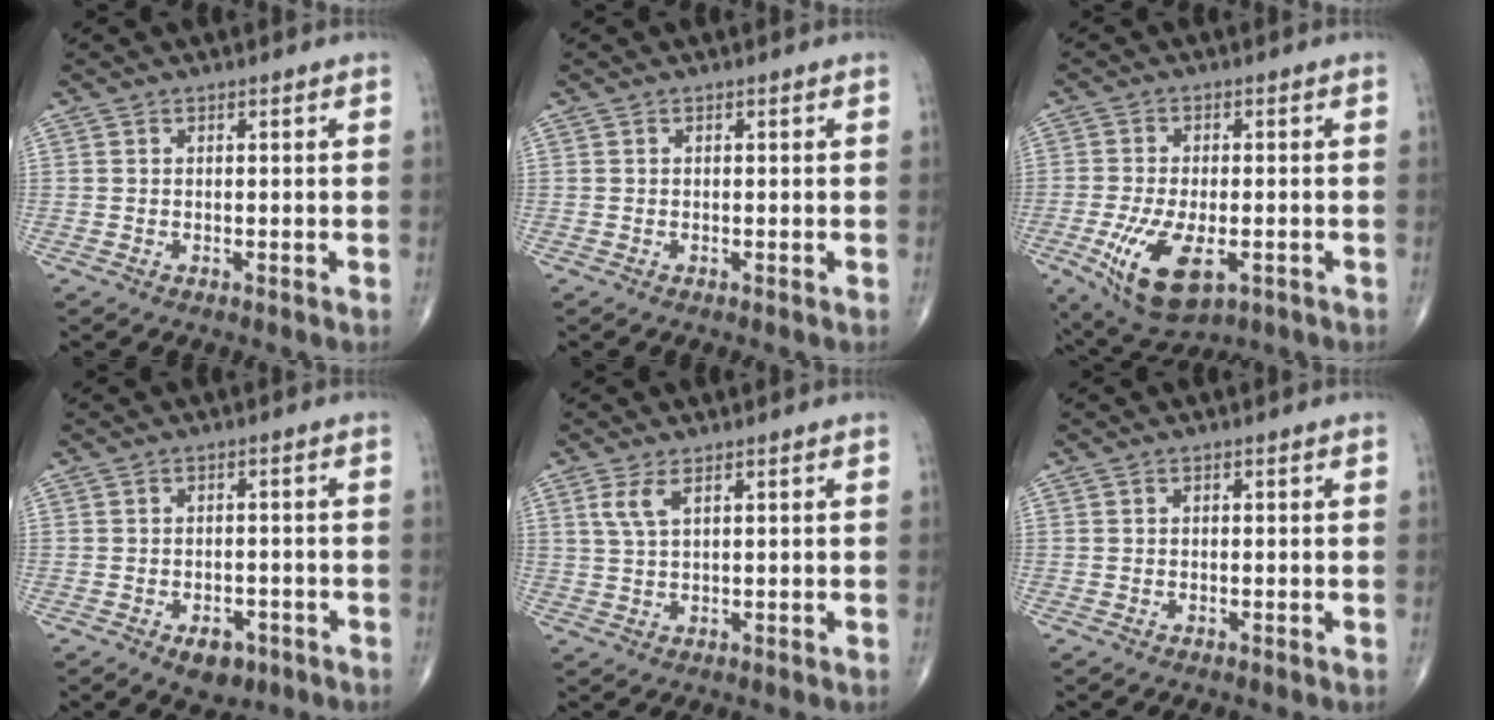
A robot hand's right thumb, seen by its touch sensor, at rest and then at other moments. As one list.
[{"total": 0.0}, {"total": 12.4, "force": [-4.3, 5.9, 10.0], "torque": [-0.187, -0.006, -0.061]}, {"total": 4.9, "force": [-2.6, 3.0, 2.8], "torque": [-0.022, 0.010, -0.032]}, {"total": 3.1, "force": [1.5, 1.1, 2.5], "torque": [-0.058, 0.003, 0.039]}, {"total": 0.0}]